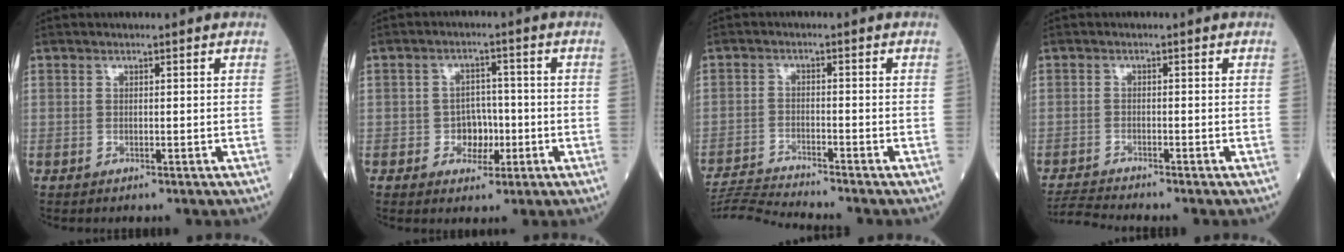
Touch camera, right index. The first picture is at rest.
{"total": 4.3, "force": [-1.2, 3.4, 2.3], "torque": [-0.028, 0.012, -0.017]}
{"total": 7.4, "force": [-7.0, -2.4, 0.8], "torque": [-0.016, -0.011, -0.127]}
{"total": 3.4, "force": [-3.1, -1.5, 0.0], "torque": [-0.011, -0.022, -0.060]}